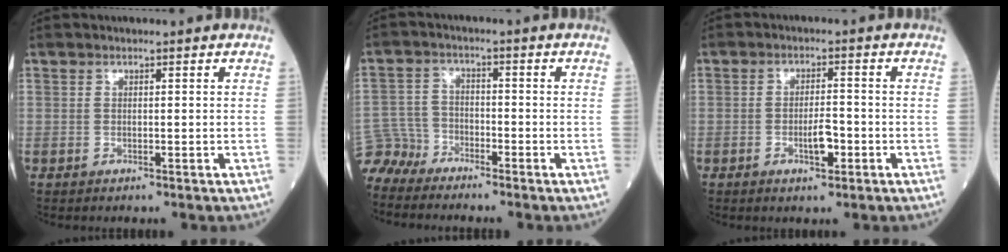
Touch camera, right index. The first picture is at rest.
{"total": 6.1, "force": [-5.7, 2.2, 0.2], "torque": [-0.021, 0.000, -0.115]}
{"total": 5.0, "force": [-1.9, 1.9, 4.2], "torque": [-0.079, 0.004, -0.028]}